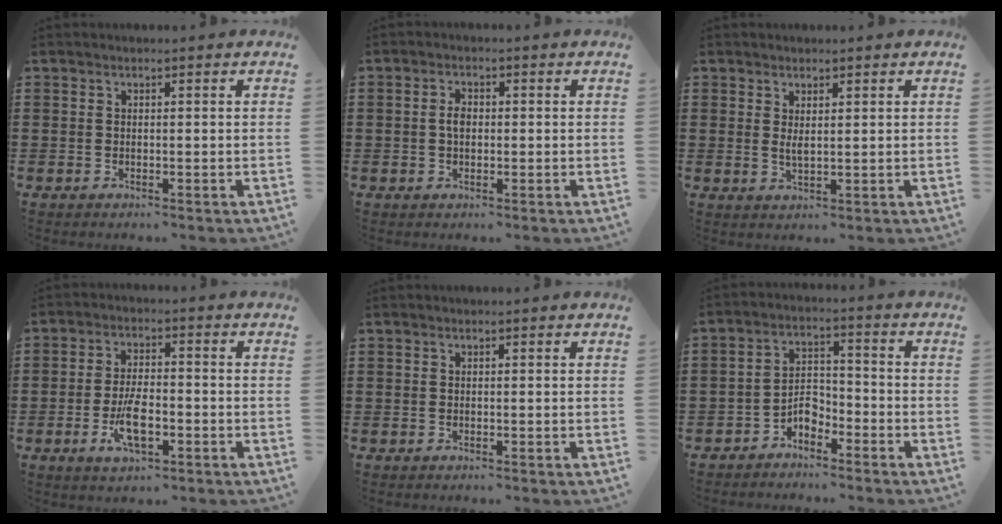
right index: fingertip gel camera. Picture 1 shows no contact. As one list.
[{"total": 2.4, "force": [0.0, 1.4, 2.0], "torque": [-0.040, 0.005, -0.002]}, {"total": 1.8, "force": [0.8, 0.5, 1.6], "torque": [-0.032, 0.001, 0.013]}, {"total": 6.6, "force": [-2.2, 2.7, 5.6], "torque": [-0.120, -0.002, -0.043]}, {"total": 0.0}, {"total": 3.9, "force": [-2.8, 2.0, 1.8], "torque": [-0.036, 0.010, -0.055]}]